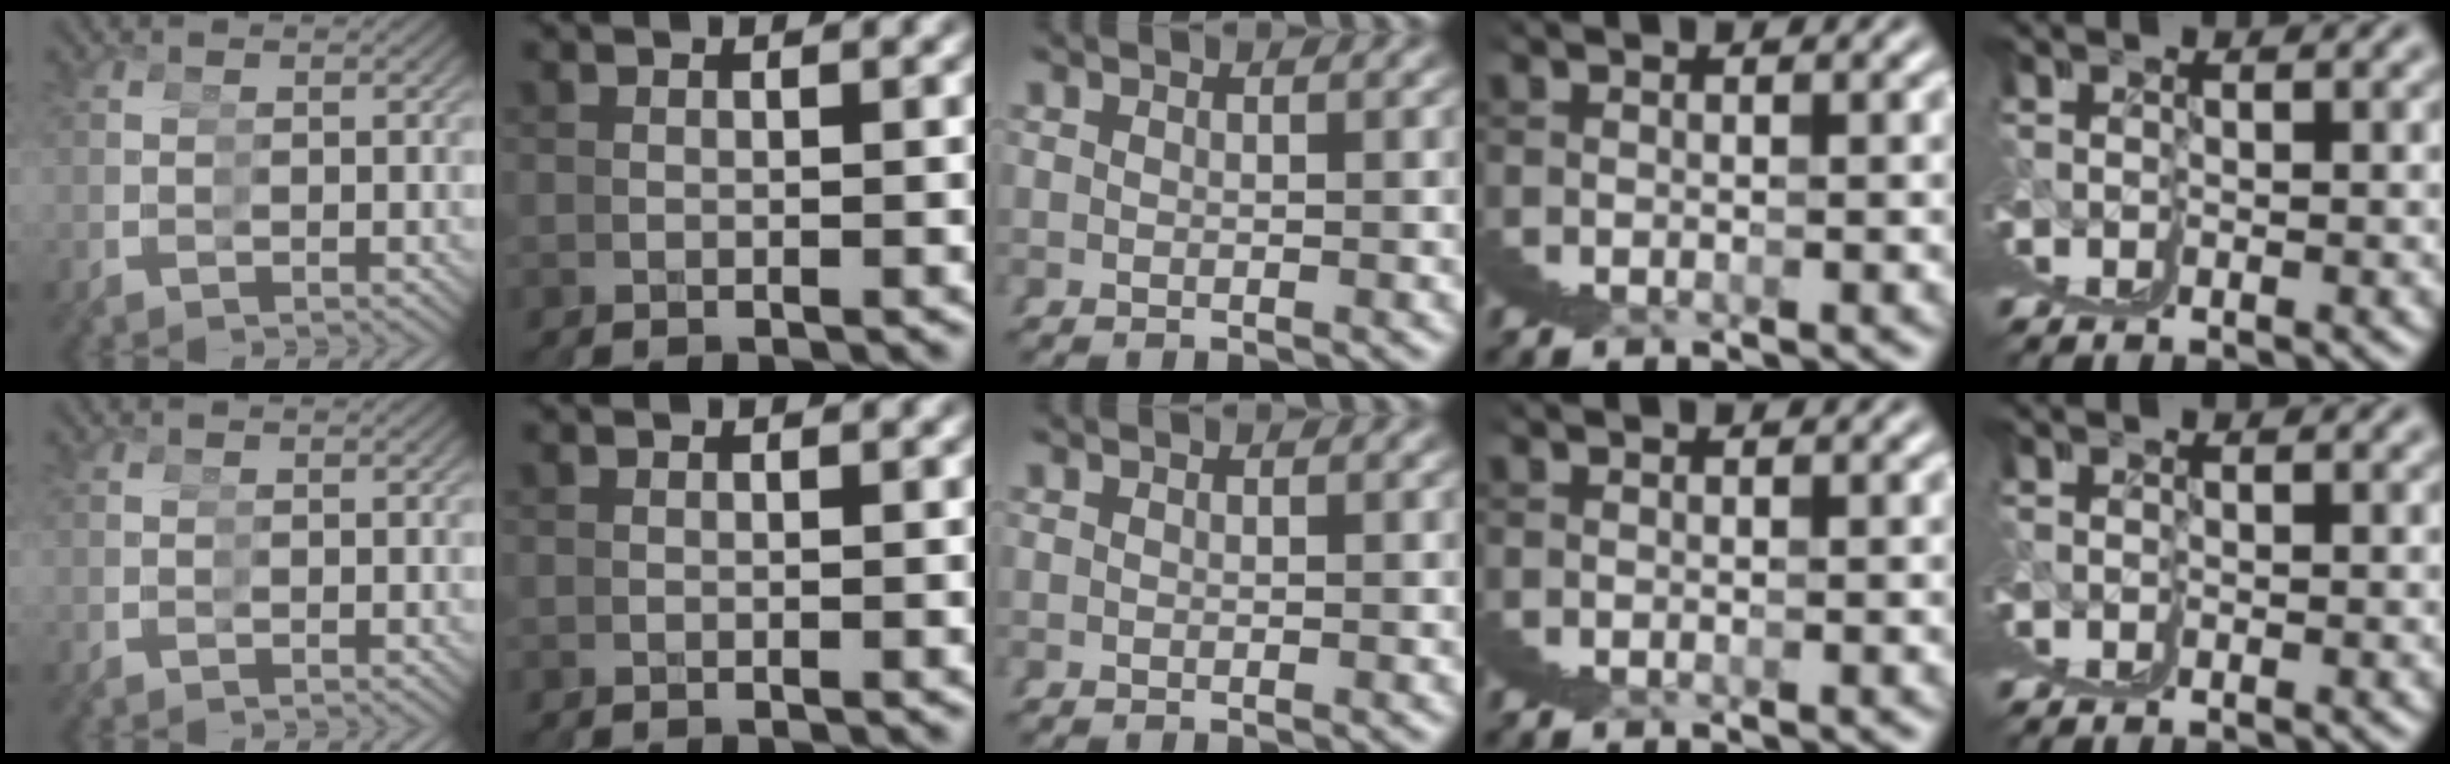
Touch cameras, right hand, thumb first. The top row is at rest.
{}